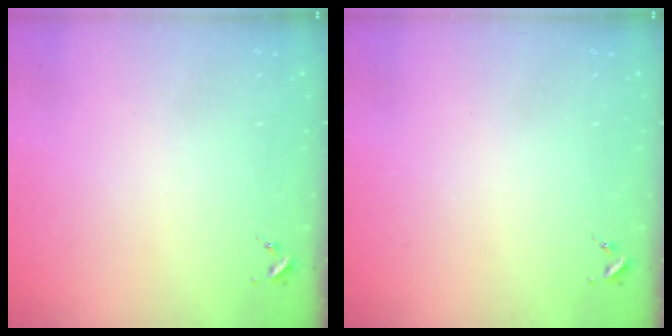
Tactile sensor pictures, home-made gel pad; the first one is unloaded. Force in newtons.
{"total": 0.0}